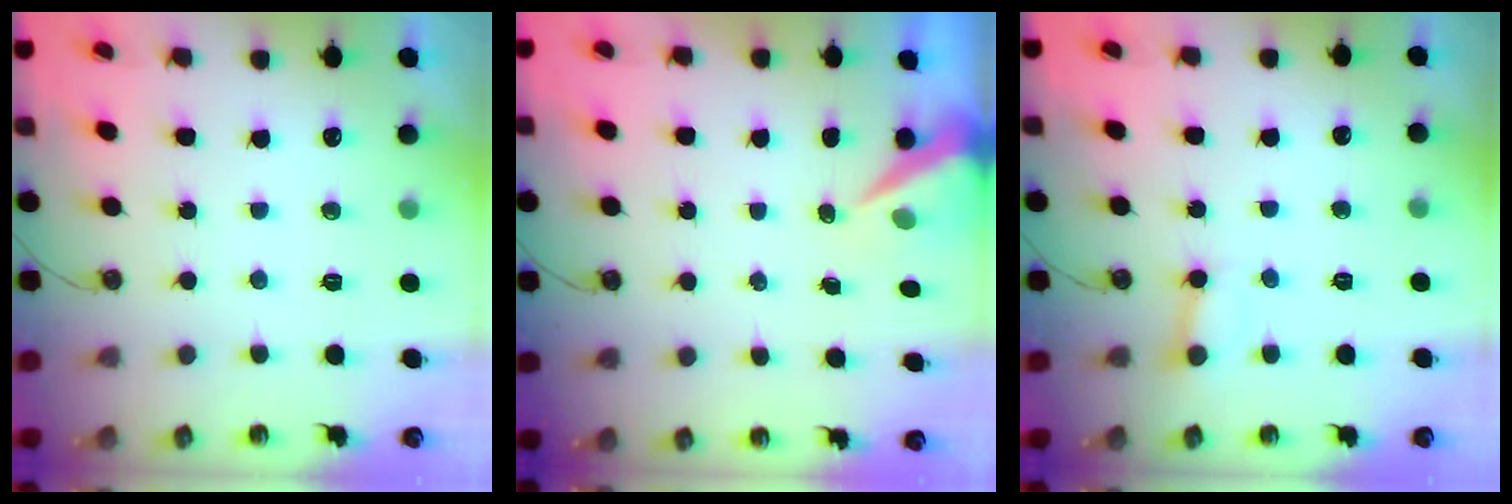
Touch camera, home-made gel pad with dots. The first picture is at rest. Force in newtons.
{"total": 7.2, "press": 7.2, "slide": 0.2}
{"total": 2.6, "press": 2.6, "slide": 0.2}